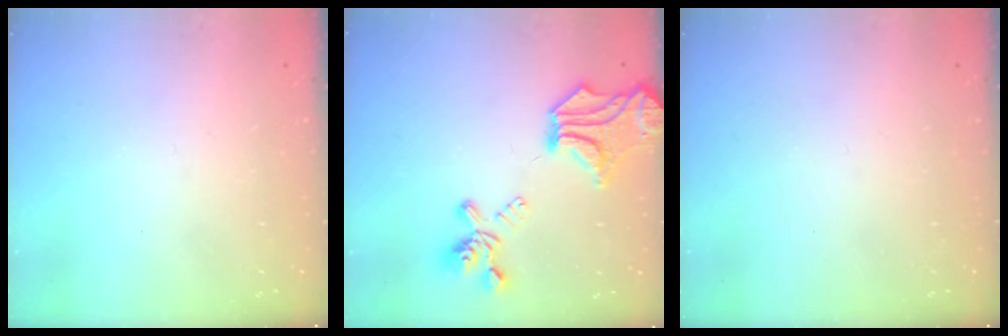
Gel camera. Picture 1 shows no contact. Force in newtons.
{"total": 9.2, "press": 8.4, "slide": 3.9}
{"total": 0.0}